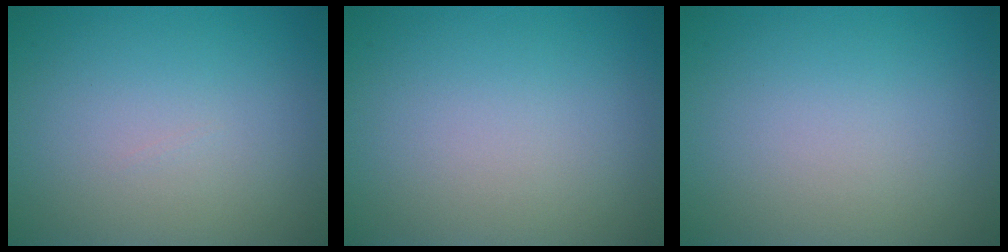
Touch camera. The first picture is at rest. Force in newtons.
{"total": 0.0}
{"total": 0.0}